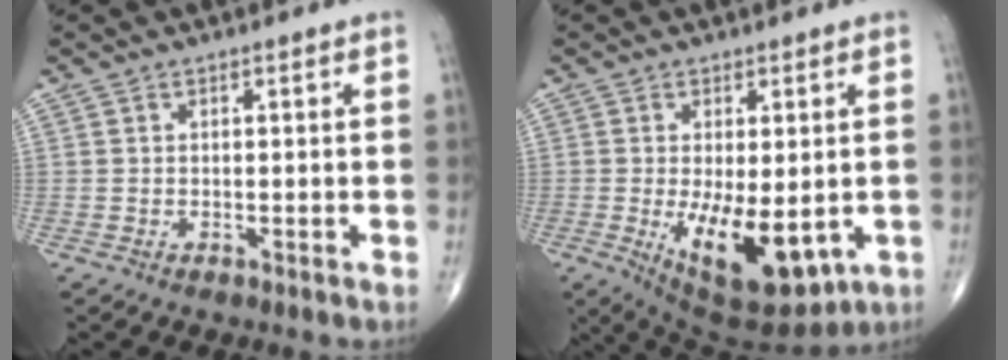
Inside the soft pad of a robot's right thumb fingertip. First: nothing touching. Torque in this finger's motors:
{"motor_torque": [1.67, 1.52, 0.68, -0.73, 0.41]}